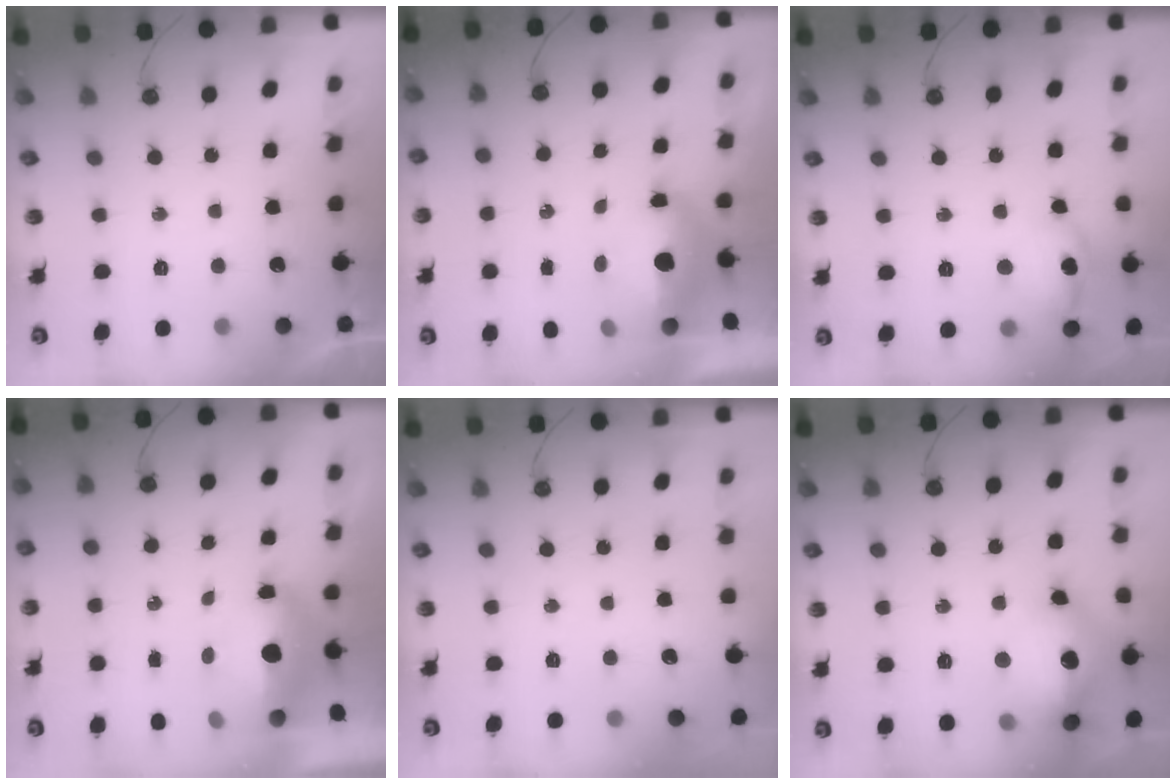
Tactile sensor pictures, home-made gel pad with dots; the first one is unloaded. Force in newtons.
{"total": 8.2, "press": 8.2, "slide": 1.0}
{"total": 10.2, "press": 10.1, "slide": 1.4}
{"total": 7.9, "press": 7.8, "slide": 1.4}
{"total": 0.0}
{"total": 17.5, "press": 17.4, "slide": 1.6}